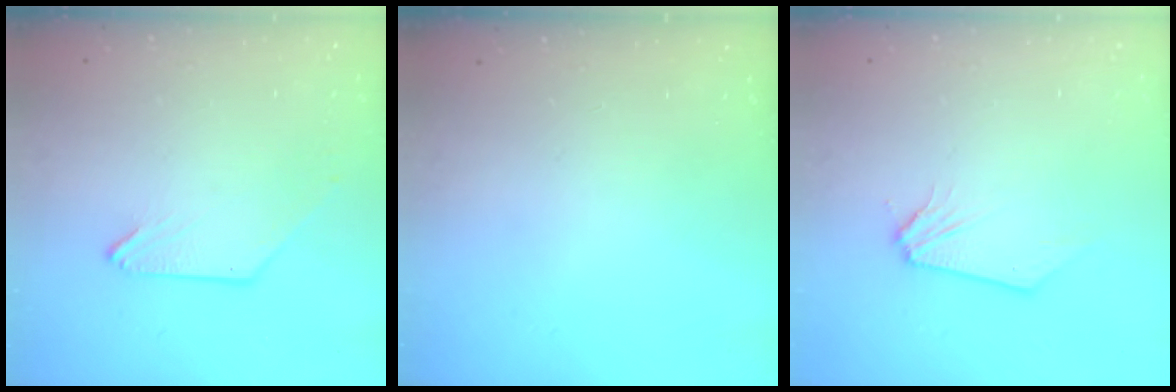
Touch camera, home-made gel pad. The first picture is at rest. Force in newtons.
{"total": 0.0}
{"total": 0.0}